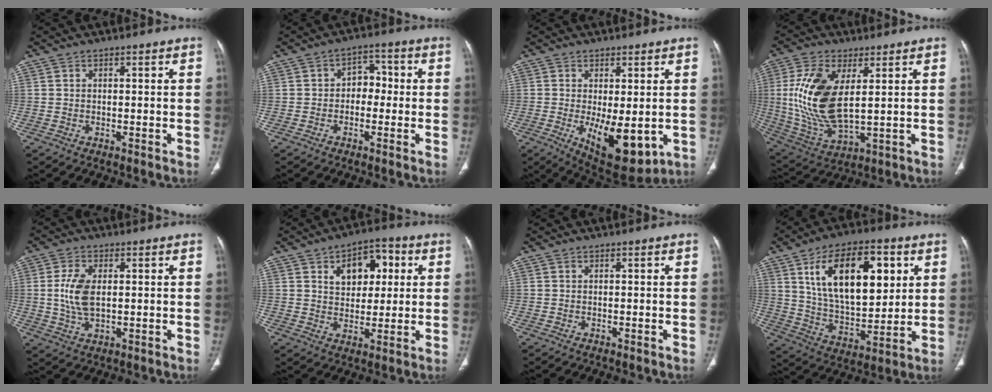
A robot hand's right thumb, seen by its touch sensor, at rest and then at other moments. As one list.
[{"total": 5.0, "force": [-0.3, 3.8, 3.3], "torque": [-0.020, 0.020, -0.015]}, {"total": 11.6, "force": [-2.1, 5.0, 10.2], "torque": [-0.143, -0.027, -0.012]}, {"total": 17.1, "force": [3.1, 8.1, 14.7], "torque": [-0.309, -0.017, 0.072]}, {"total": 7.7, "force": [0.7, 4.2, 6.4], "torque": [-0.136, -0.004, 0.017]}, {"total": 11.0, "force": [3.6, 7.3, 7.4], "torque": [-0.062, 0.002, 0.053]}, {"total": 0.0}, {"total": 21.9, "force": [7.5, 11.2, 17.2], "torque": [-0.243, -0.028, 0.133]}]